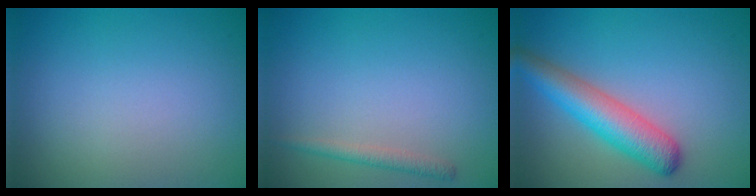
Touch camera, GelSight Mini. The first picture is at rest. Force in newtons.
{"total": 1.4, "press": 1.4, "slide": 0.1}
{"total": 5.0, "press": 5.0, "slide": 0.2}